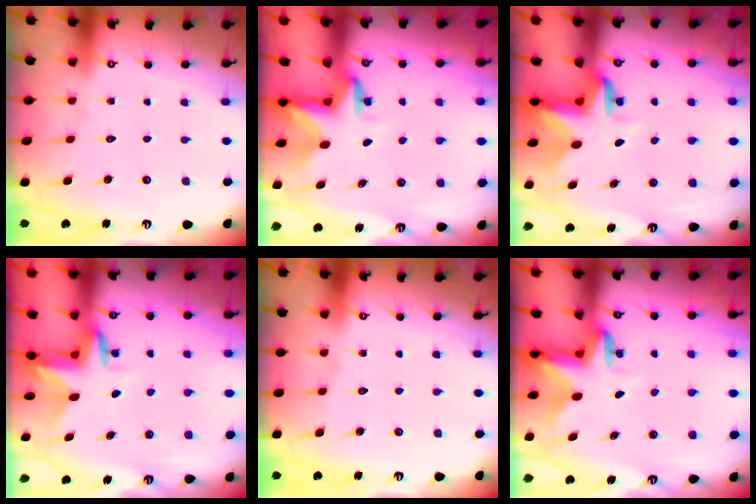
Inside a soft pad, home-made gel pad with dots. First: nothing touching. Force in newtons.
{"total": 2.8, "press": 2.8, "slide": 0.2}
{"total": 3.1, "press": 3.1, "slide": 0.5}
{"total": 3.0, "press": 3.0, "slide": 0.2}
{"total": 0.0}
{"total": 2.5, "press": 2.5, "slide": 0.5}